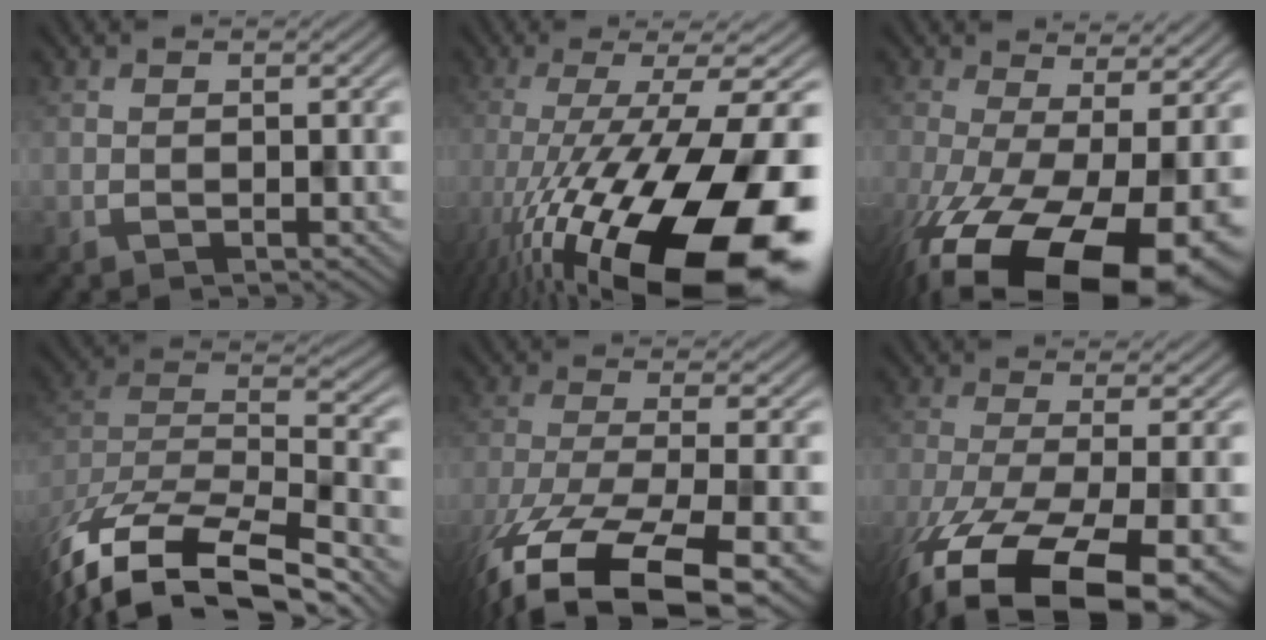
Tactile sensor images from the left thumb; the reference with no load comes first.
{"total": 20.2, "force": [-9.4, 5.4, 17.0], "torque": [-0.256, -0.024, -0.143]}
{"total": 16.0, "force": [-7.1, 6.8, 12.7], "torque": [-0.243, -0.055, -0.091]}
{"total": 15.9, "force": [-11.9, 6.4, 8.5], "torque": [-0.185, -0.034, -0.159]}
{"total": 13.7, "force": [-9.8, 3.7, 8.8], "torque": [-0.184, -0.042, -0.136]}
{"total": 14.6, "force": [-8.5, 4.7, 10.9], "torque": [-0.223, -0.051, -0.109]}